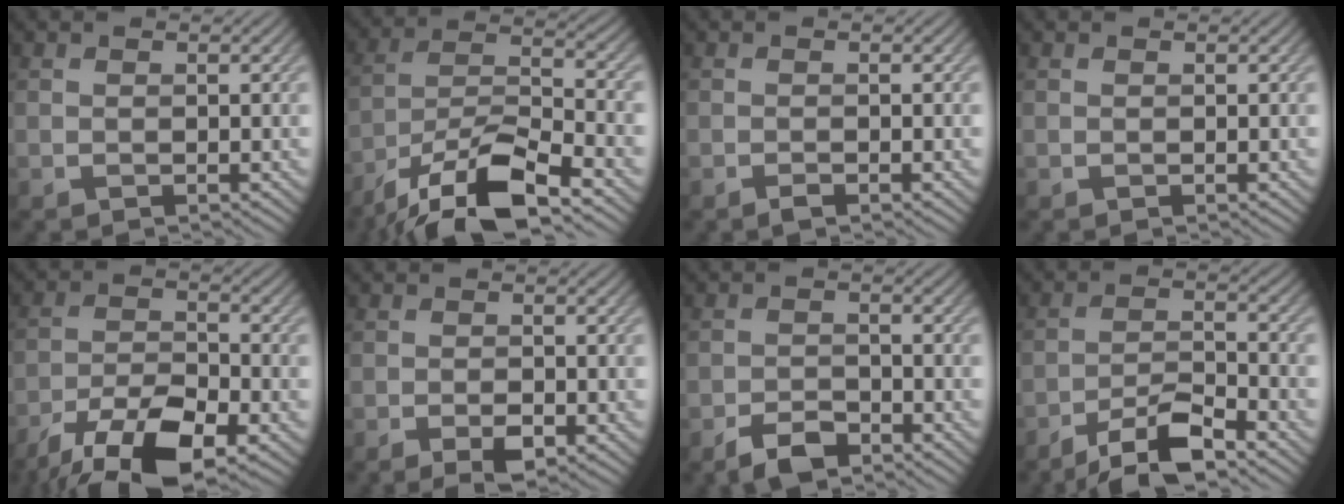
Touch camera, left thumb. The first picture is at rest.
{"total": 13.7, "force": [-9.7, 4.0, 8.8], "torque": [-0.168, -0.004, -0.190]}
{"total": 0.7, "force": [-0.6, 0.1, 0.4], "torque": [-0.007, 0.001, -0.010]}
{"total": 0.0}
{"total": 12.2, "force": [-8.4, 4.2, 7.7], "torque": [-0.146, -0.010, -0.155]}
{"total": 2.6, "force": [-1.4, 1.0, 1.9], "torque": [-0.030, -0.002, -0.024]}
{"total": 3.7, "force": [-2.8, 1.6, 1.9], "torque": [-0.034, 0.000, -0.056]}
{"total": 7.3, "force": [-5.4, 1.6, 4.6], "torque": [-0.085, 0.003, -0.103]}